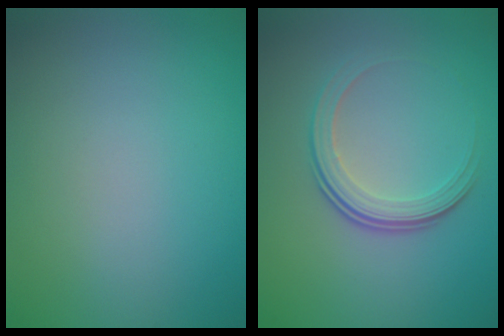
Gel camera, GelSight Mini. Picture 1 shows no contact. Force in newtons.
{"total": 3.6, "press": 2.4, "slide": 2.7}